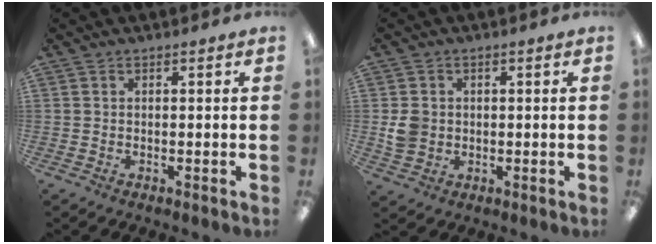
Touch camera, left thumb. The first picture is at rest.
{"total": 4.7, "force": [0.2, 4.3, 1.9], "torque": [-0.021, 0.005, 0.004]}